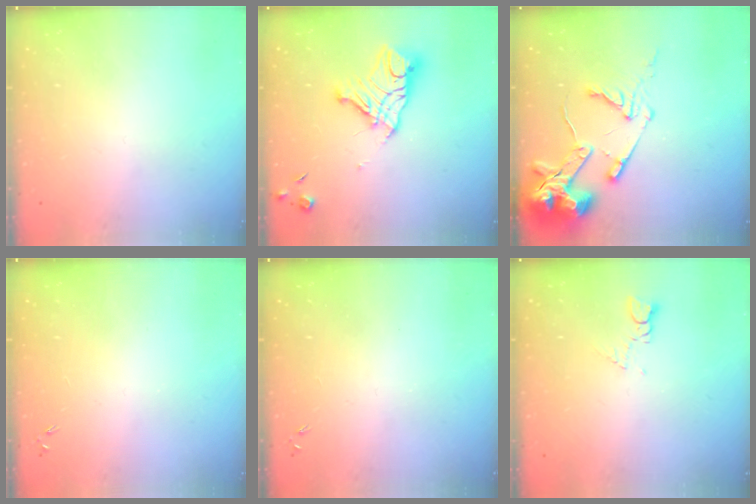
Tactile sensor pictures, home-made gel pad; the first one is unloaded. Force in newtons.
{"total": 13.7, "press": 13.7, "slide": 1.4}
{"total": 14.5, "press": 14.3, "slide": 1.9}
{"total": 0.0}
{"total": 0.0}
{"total": 2.7, "press": 2.7, "slide": 0.3}